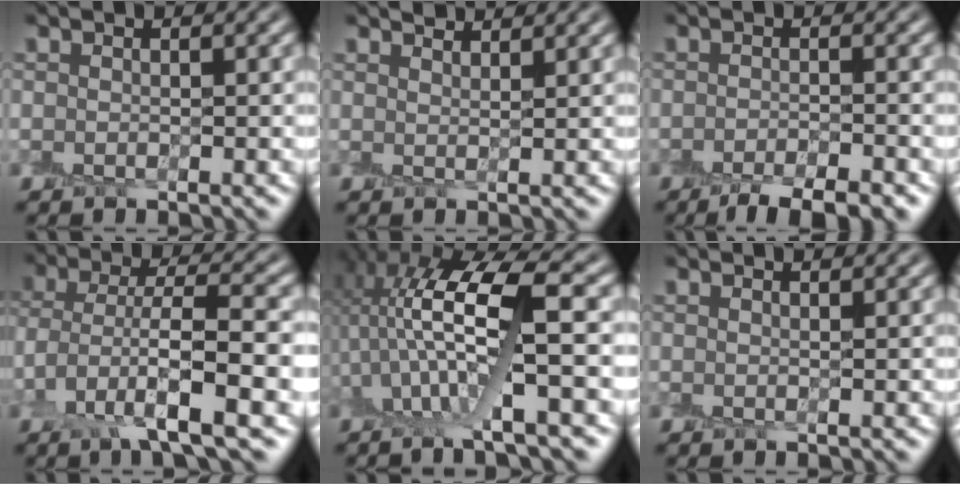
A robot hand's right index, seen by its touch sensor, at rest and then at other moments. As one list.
[{"total": 2.0, "force": [2.0, 0.2, 0.4], "torque": [0.001, 0.003, 0.028]}, {"total": 4.5, "force": [-3.2, 1.0, 2.9], "torque": [-0.034, 0.000, -0.054]}, {"total": 7.6, "force": [-2.6, 2.5, 6.7], "torque": [-0.125, 0.010, -0.051]}, {"total": 8.0, "force": [1.6, 2.1, 7.5], "torque": [-0.146, 0.006, 0.028]}, {"total": 1.2, "force": [0.9, 0.3, 0.7], "torque": [-0.010, -0.002, 0.006]}]